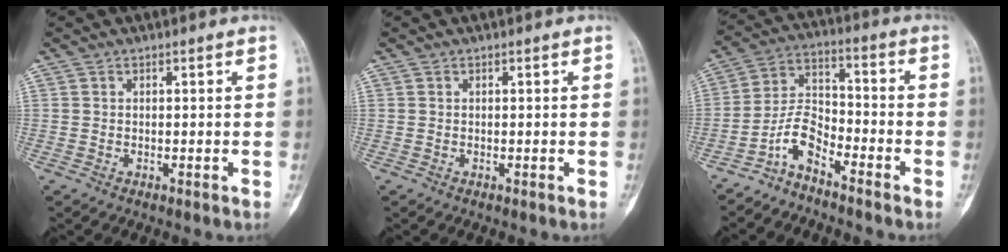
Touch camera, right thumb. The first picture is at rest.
{"total": 0.0}
{"total": 7.2, "force": [-5.3, 2.8, 3.9], "torque": [-0.078, 0.063, -0.114]}